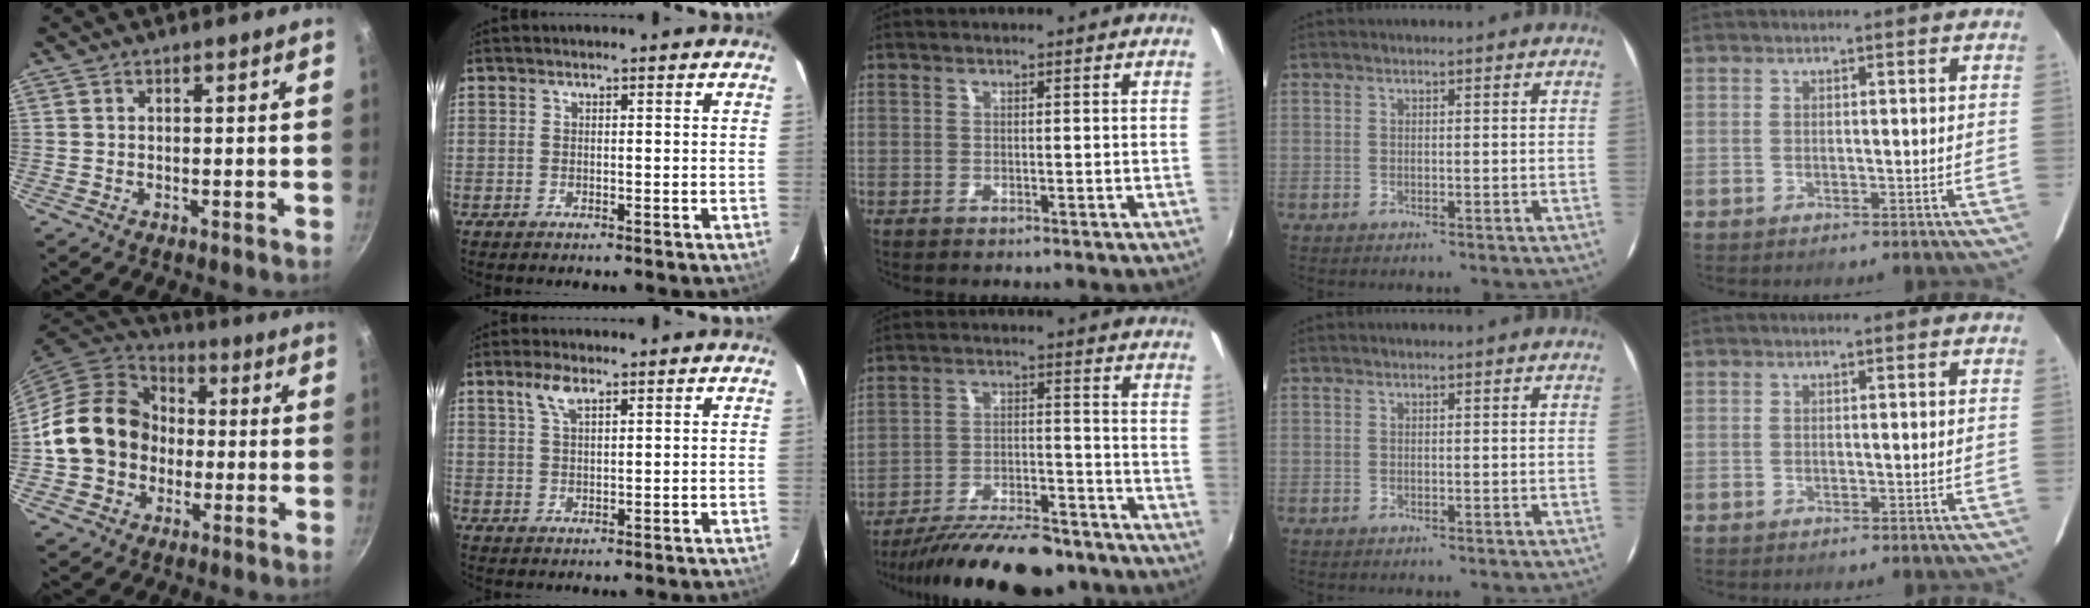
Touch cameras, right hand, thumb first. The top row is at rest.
{"thumb": {"total": 16.0, "force": [-0.9, 13.7, 8.3], "torque": [-0.115, 0.037, -0.023]}, "index": {"total": 3.8, "force": [2.3, 1.2, 2.7], "torque": [-0.052, 0.007, 0.045]}, "middle": {"total": 20.6, "force": [-17.5, 5.5, 9.5], "torque": [-0.173, -0.023, -0.252]}}